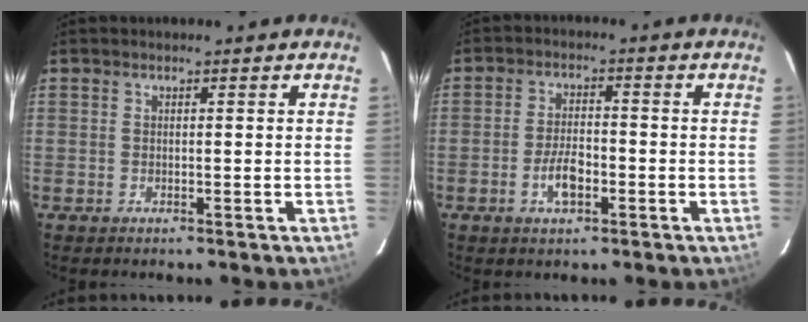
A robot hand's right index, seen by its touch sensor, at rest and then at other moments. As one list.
[{"total": 5.5, "force": [-2.3, 2.5, 4.3], "torque": [-0.089, 0.003, -0.040]}]